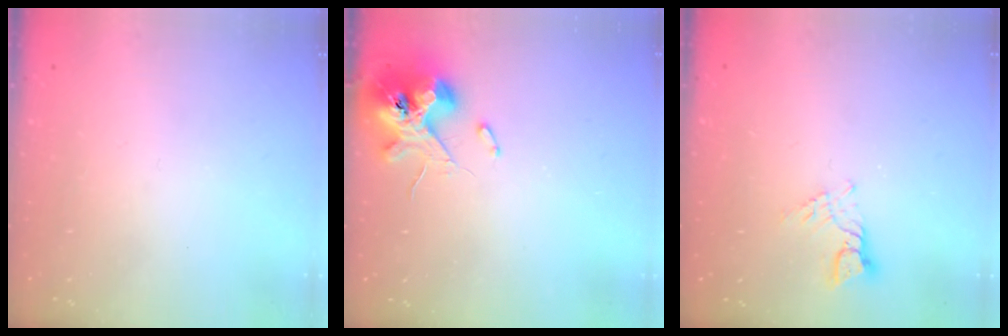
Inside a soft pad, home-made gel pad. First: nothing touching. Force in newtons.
{"total": 12.1, "press": 11.9, "slide": 1.8}
{"total": 4.8, "press": 4.8, "slide": 0.2}